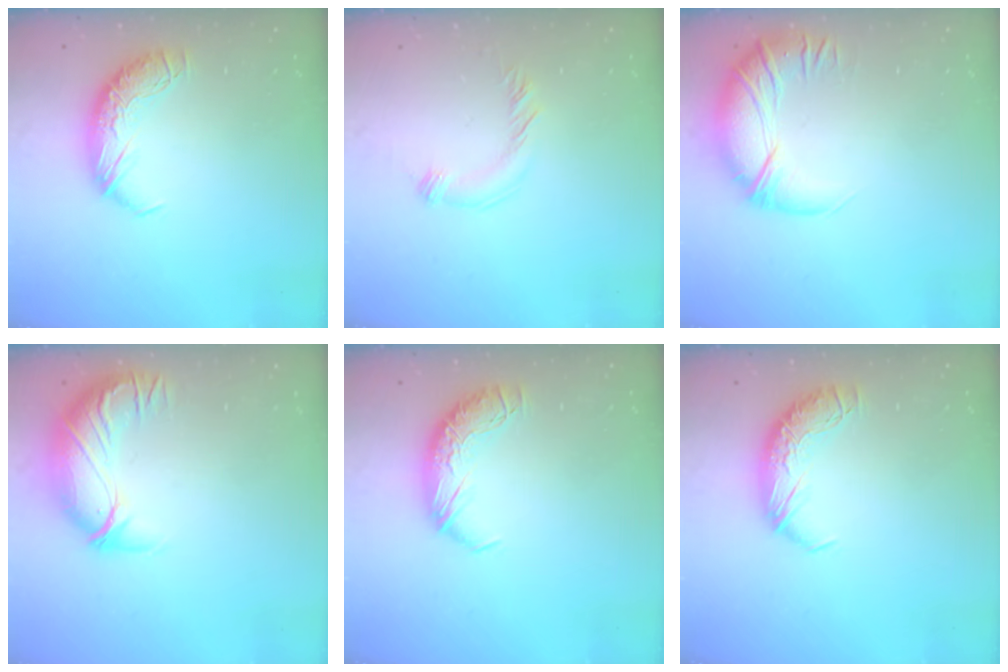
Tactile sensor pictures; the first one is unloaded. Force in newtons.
{"total": 3.3, "press": 3.2, "slide": 0.7}
{"total": 2.9, "press": 0.2, "slide": 2.9}
{"total": 2.6, "press": 0.7, "slide": 2.5}
{"total": 0.0}
{"total": 0.0}